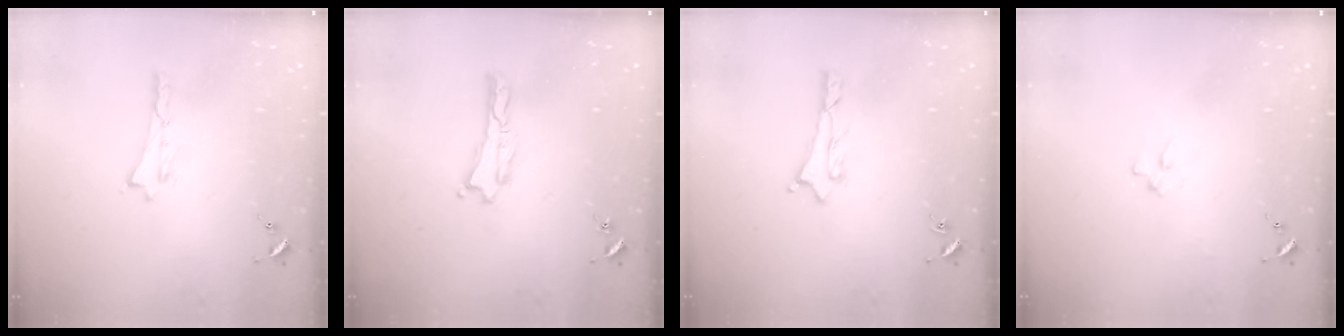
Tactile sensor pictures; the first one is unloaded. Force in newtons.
{"total": 0.0}
{"total": 0.9, "press": 0.8, "slide": 0.1}
{"total": 2.3, "press": 2.3, "slide": 0.3}